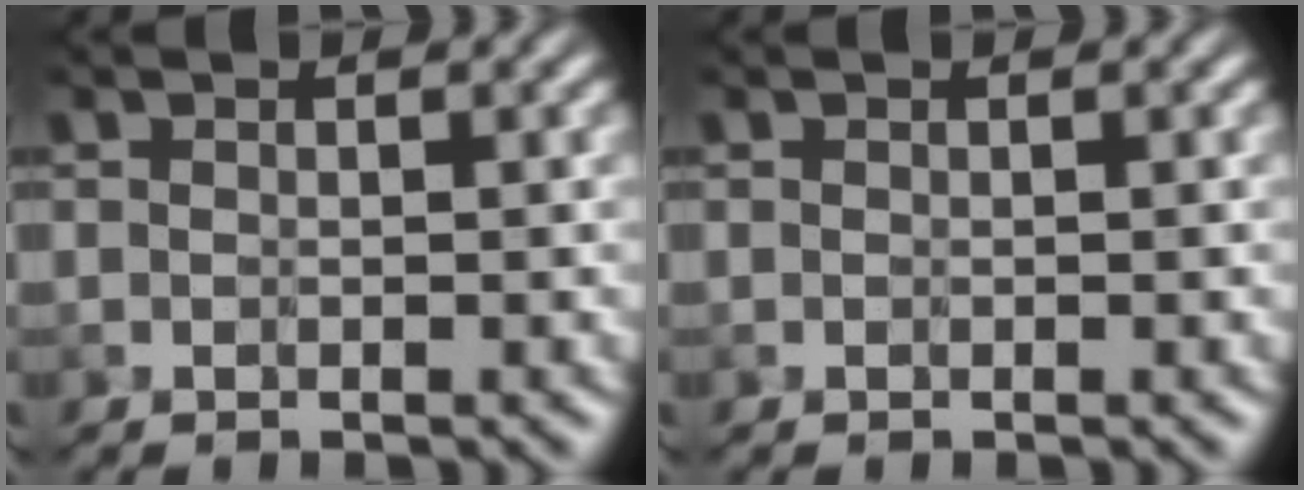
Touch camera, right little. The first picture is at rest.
{"total": 0.0}